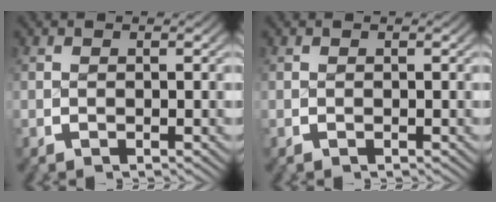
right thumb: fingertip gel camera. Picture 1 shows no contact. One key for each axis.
{"total": 0.0}